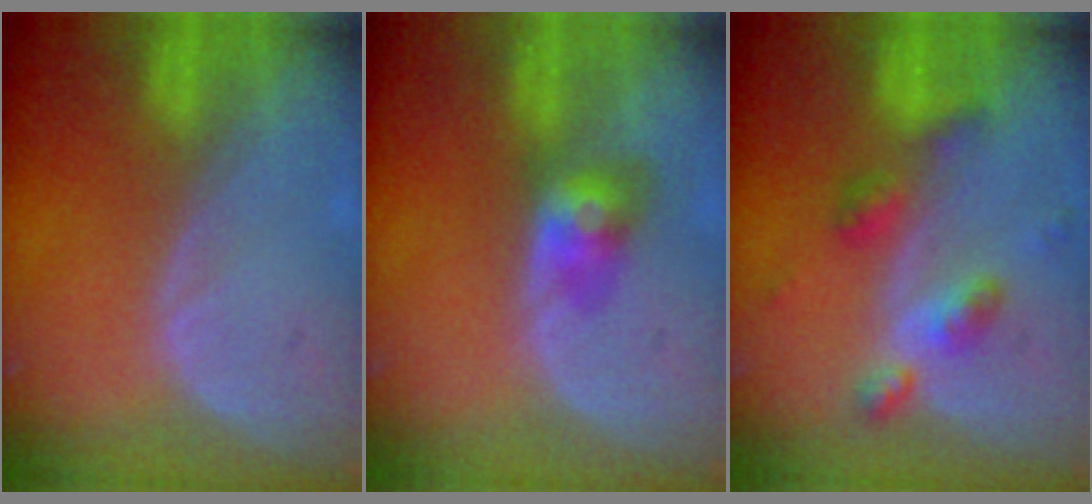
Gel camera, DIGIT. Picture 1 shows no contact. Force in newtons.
{"total": 3.9, "press": 3.9, "slide": 0.3}
{"total": 6.3, "press": 5.5, "slide": 3.0}